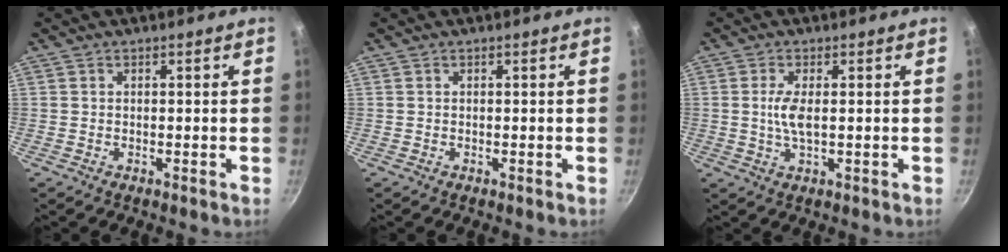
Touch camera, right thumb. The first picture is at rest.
{"total": 0.0}
{"total": 4.2, "force": [0.3, 1.5, 4.0], "torque": [-0.090, -0.001, 0.005]}